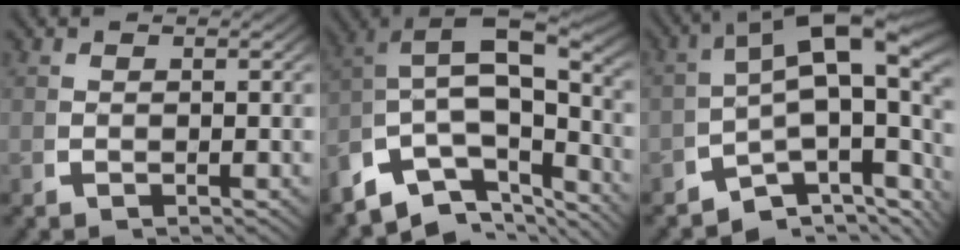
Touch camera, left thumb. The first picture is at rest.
{"total": 14.7, "force": [-2.4, 10.6, 10.0], "torque": [-0.212, -0.046, -0.025]}
{"total": 11.5, "force": [-1.4, 6.8, 9.1], "torque": [-0.156, -0.029, -0.020]}